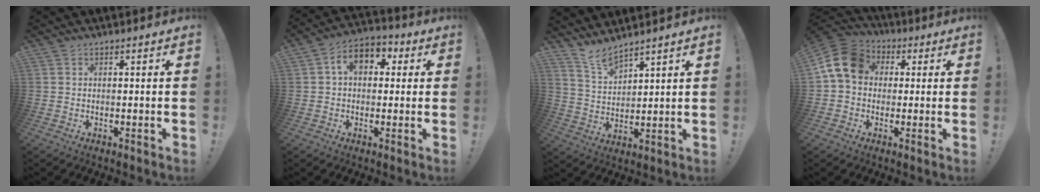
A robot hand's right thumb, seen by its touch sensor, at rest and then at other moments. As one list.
[{"total": 9.2, "force": [2.3, 6.3, 6.3], "torque": [-0.101, 0.011, 0.044]}, {"total": 7.3, "force": [6.6, 1.4, 2.8], "torque": [-0.060, -0.045, 0.122]}, {"total": 13.3, "force": [2.2, 10.1, 8.4], "torque": [-0.143, 0.016, 0.048]}]